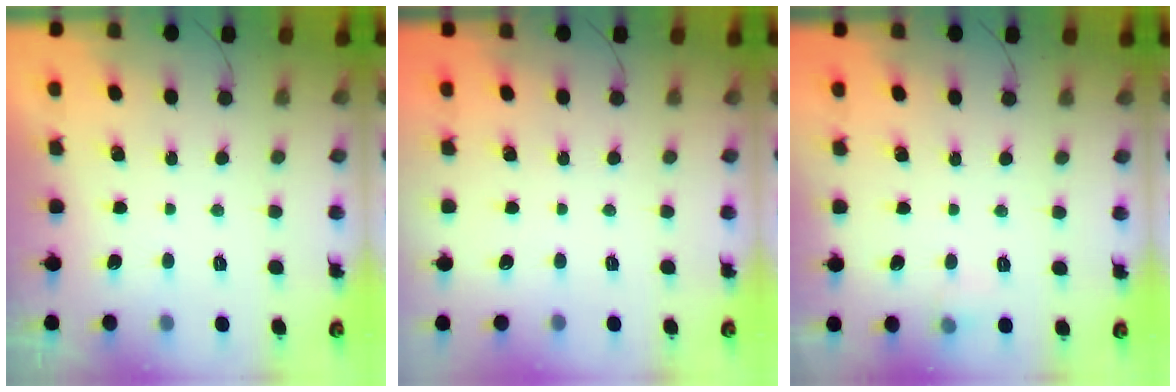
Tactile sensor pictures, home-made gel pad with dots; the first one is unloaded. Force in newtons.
{"total": 0.0}
{"total": 4.1, "press": 4.0, "slide": 1.0}